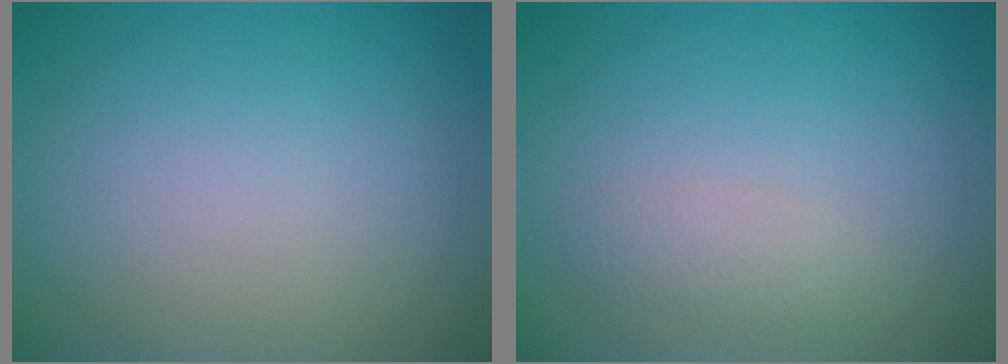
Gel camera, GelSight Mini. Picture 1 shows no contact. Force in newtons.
{"total": 1.4, "press": 1.4, "slide": 0.1}